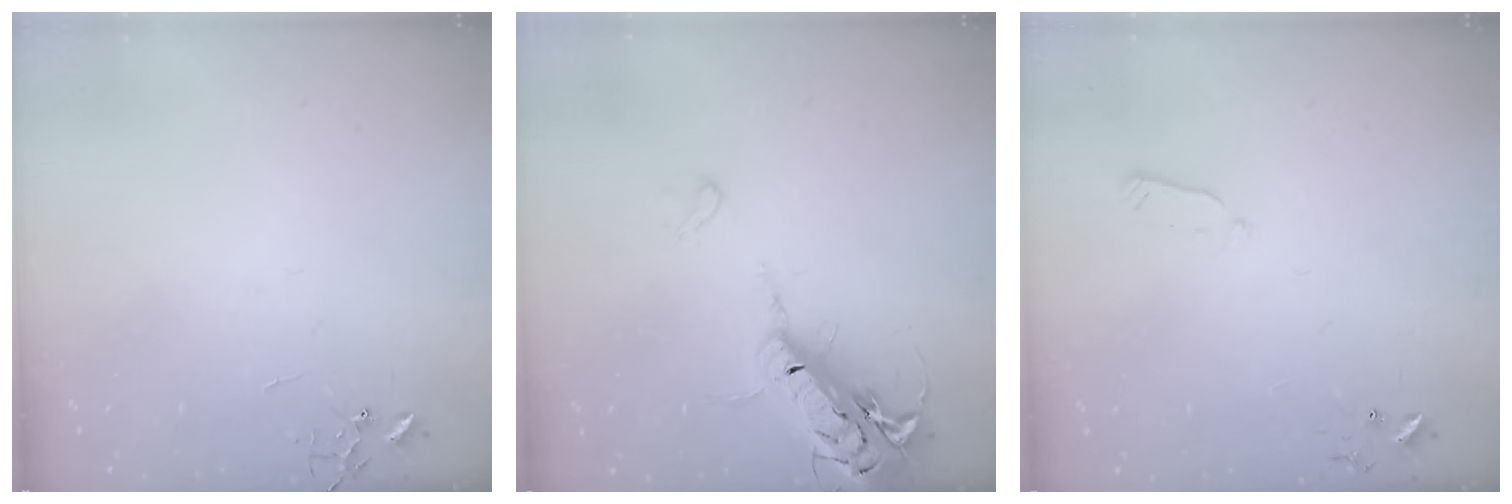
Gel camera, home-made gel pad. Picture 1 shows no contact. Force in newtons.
{"total": 20.3, "press": 19.9, "slide": 3.9}
{"total": 2.7, "press": 2.6, "slide": 0.4}